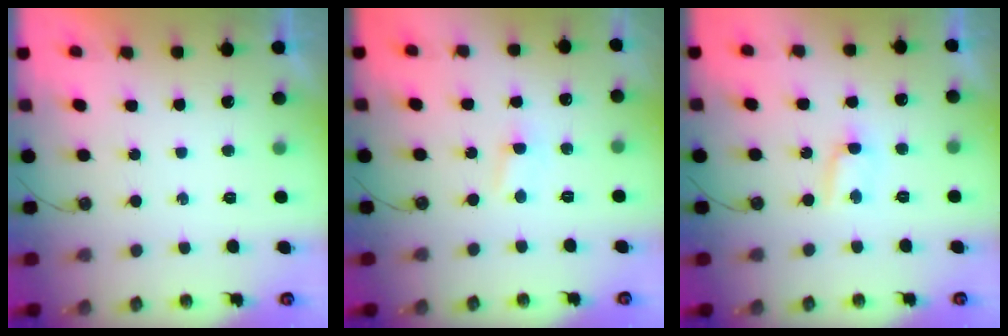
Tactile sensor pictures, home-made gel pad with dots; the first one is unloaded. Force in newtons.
{"total": 1.9, "press": 1.9, "slide": 0.3}
{"total": 3.9, "press": 3.8, "slide": 0.8}